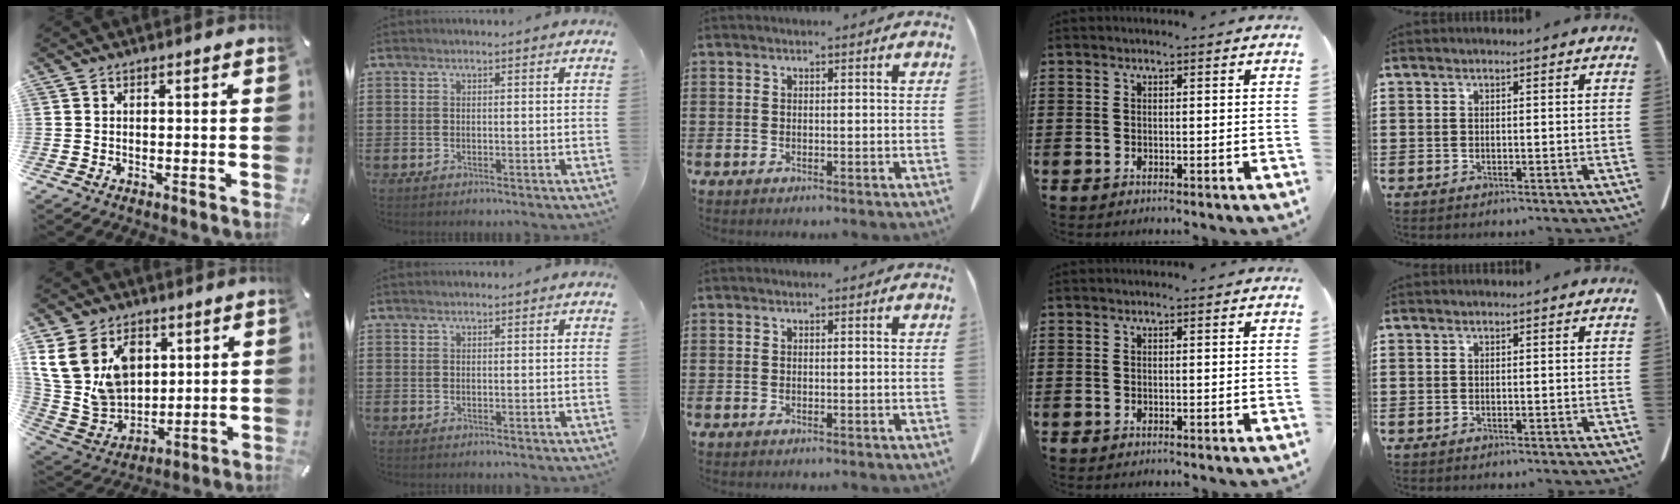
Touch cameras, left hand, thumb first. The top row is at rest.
{"thumb": {"total": 18.1, "force": [7.5, 13.8, 9.0], "torque": [-0.213, -0.032, 0.140]}}